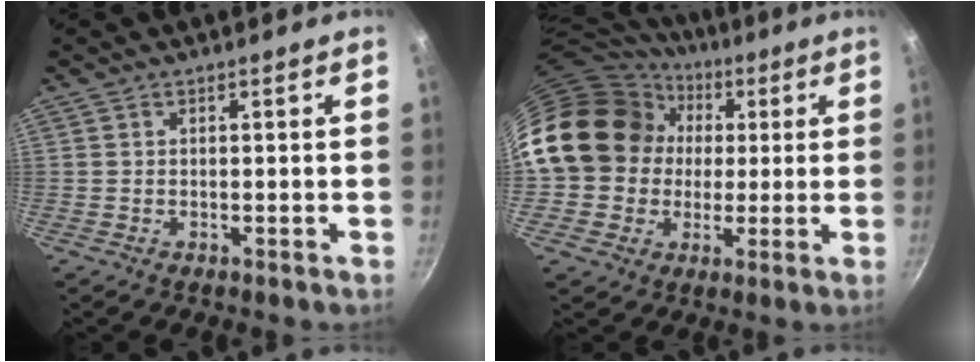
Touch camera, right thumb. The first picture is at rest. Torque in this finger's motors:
{"motor_torque": [2.50, 2.50, 0.33, -0.03, 0.41]}